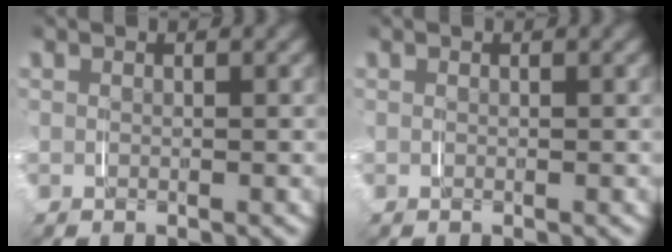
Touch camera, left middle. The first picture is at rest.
{"total": 0.0}